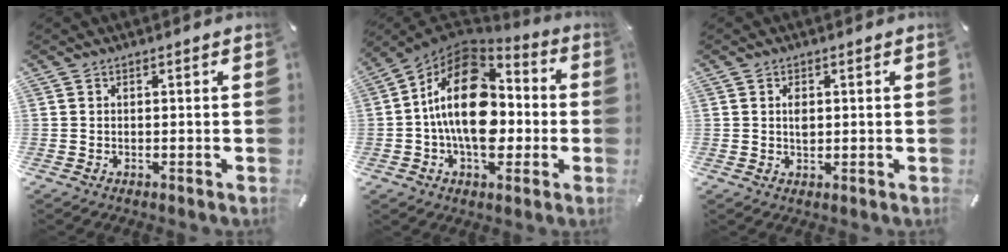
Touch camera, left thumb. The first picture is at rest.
{"total": 21.2, "force": [-0.7, 13.8, 16.1], "torque": [-0.283, 0.009, -0.013]}
{"total": 2.2, "force": [0.3, 1.4, 1.7], "torque": [-0.029, 0.000, 0.003]}